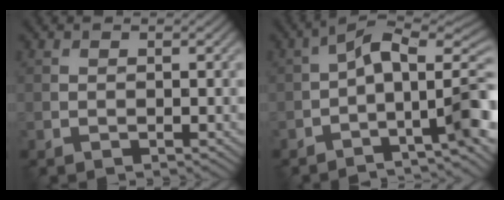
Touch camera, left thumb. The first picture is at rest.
{"total": 10.2, "force": [-2.5, 4.3, 8.9], "torque": [-0.118, 0.008, -0.047]}